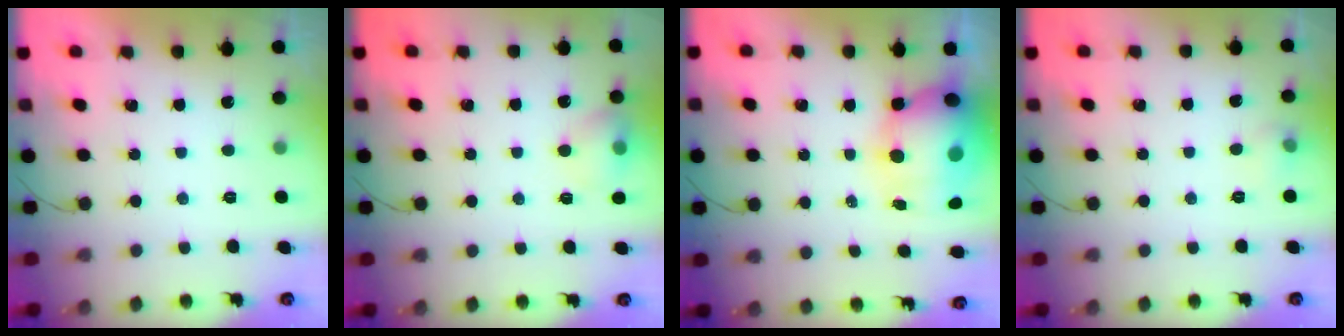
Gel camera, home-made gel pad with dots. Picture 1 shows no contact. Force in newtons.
{"total": 8.2, "press": 8.1, "slide": 1.2}
{"total": 17.9, "press": 15.8, "slide": 8.4}
{"total": 4.6, "press": 4.3, "slide": 1.7}